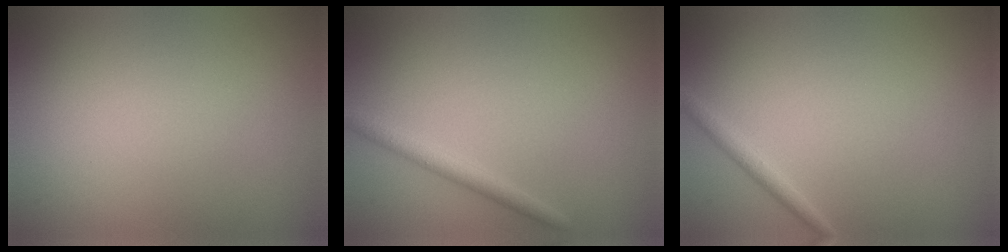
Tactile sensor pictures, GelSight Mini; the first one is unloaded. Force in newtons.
{"total": 1.8, "press": 1.8, "slide": 0.1}
{"total": 1.1, "press": 1.1, "slide": 0.0}